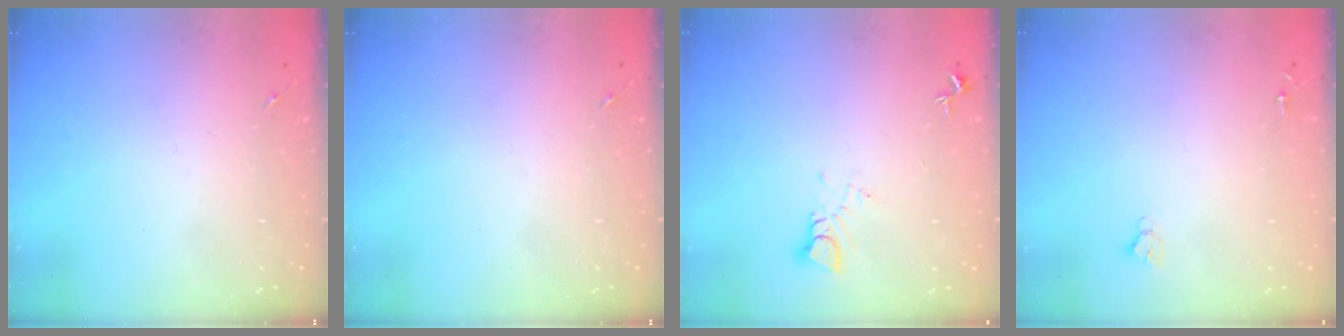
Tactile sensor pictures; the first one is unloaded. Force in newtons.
{"total": 0.0}
{"total": 3.8, "press": 3.8, "slide": 0.3}
{"total": 2.7, "press": 2.7, "slide": 0.0}